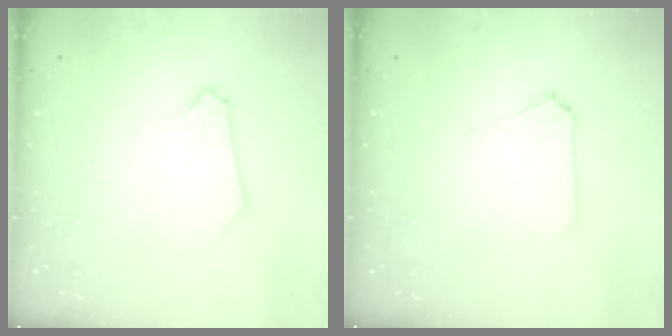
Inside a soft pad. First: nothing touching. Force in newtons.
{"total": 0.7, "press": 0.7, "slide": 0.1}